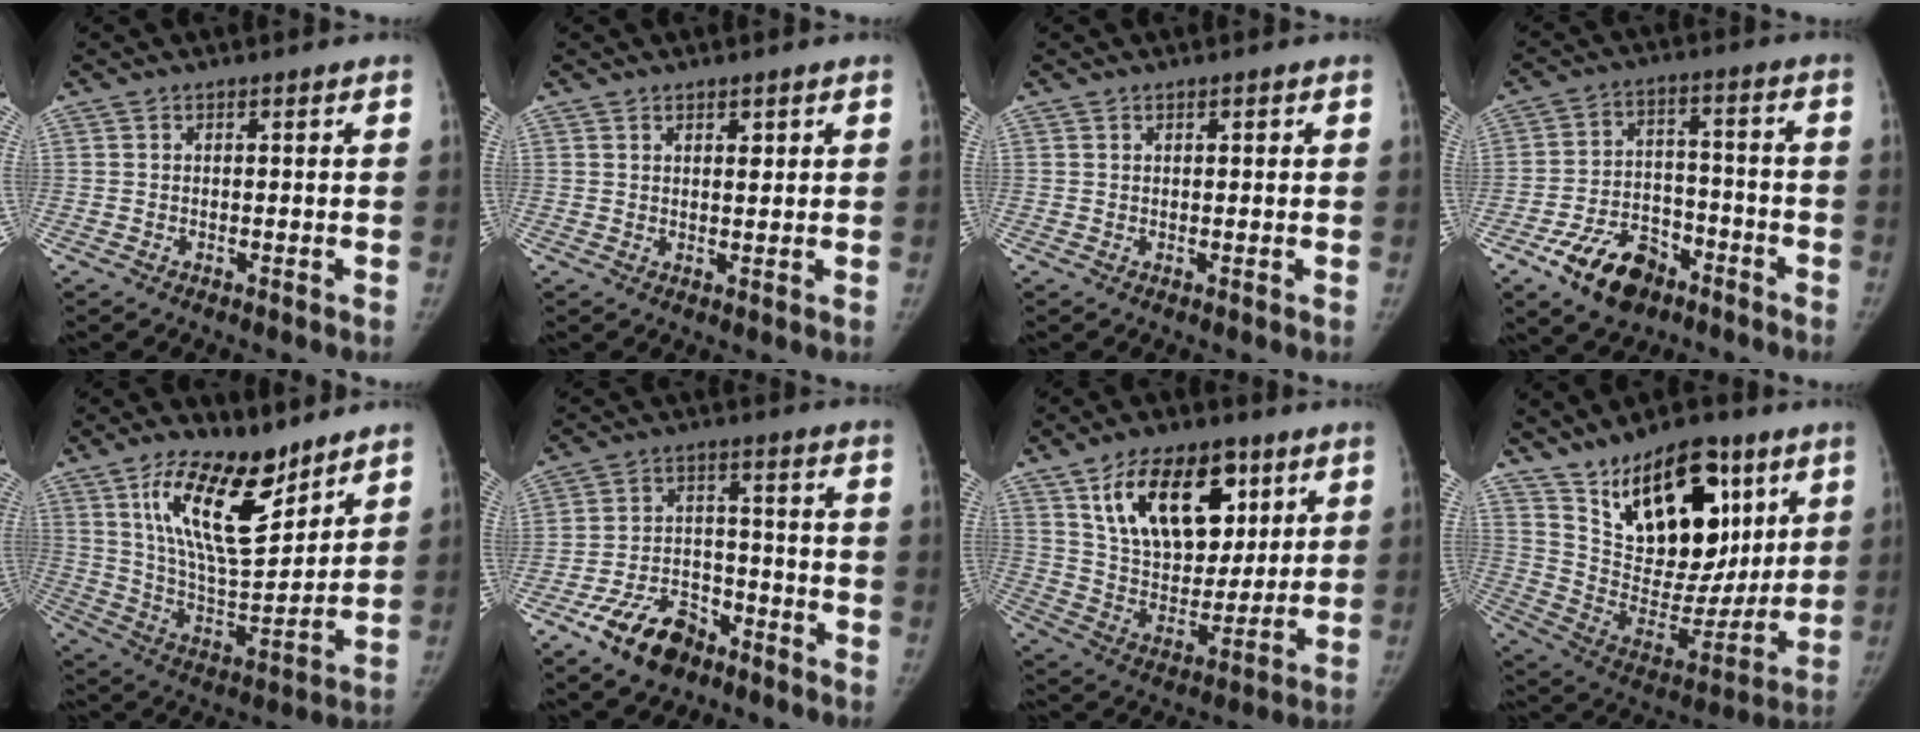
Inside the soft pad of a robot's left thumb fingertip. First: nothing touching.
{"total": 1.9, "force": [1.0, 1.0, 1.3], "torque": [-0.011, -0.005, 0.017]}
{"total": 0.6, "force": [0.3, 0.3, 0.4], "torque": [-0.004, 0.000, 0.004]}
{"total": 12.4, "force": [-7.7, 7.4, 6.3], "torque": [-0.081, 0.049, -0.126]}
{"total": 19.0, "force": [11.2, 7.7, 13.2], "torque": [-0.191, -0.070, 0.211]}
{"total": 11.3, "force": [-7.4, 6.5, 5.4], "torque": [-0.074, 0.048, -0.127]}
{"total": 20.8, "force": [9.7, 12.2, 13.8], "torque": [-0.176, -0.039, 0.172]}
{"total": 25.4, "force": [13.4, 13.4, 16.8], "torque": [-0.215, -0.044, 0.236]}